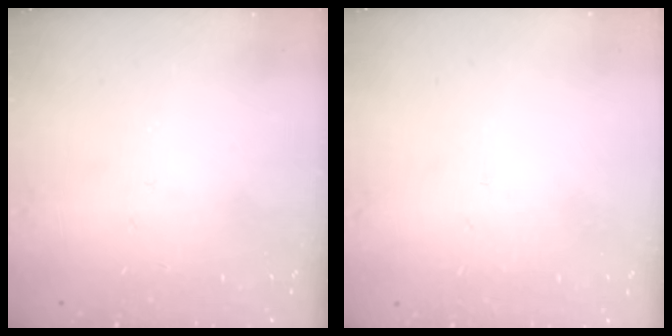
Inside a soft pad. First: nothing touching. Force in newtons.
{"total": 1.5, "press": 1.5, "slide": 0.1}